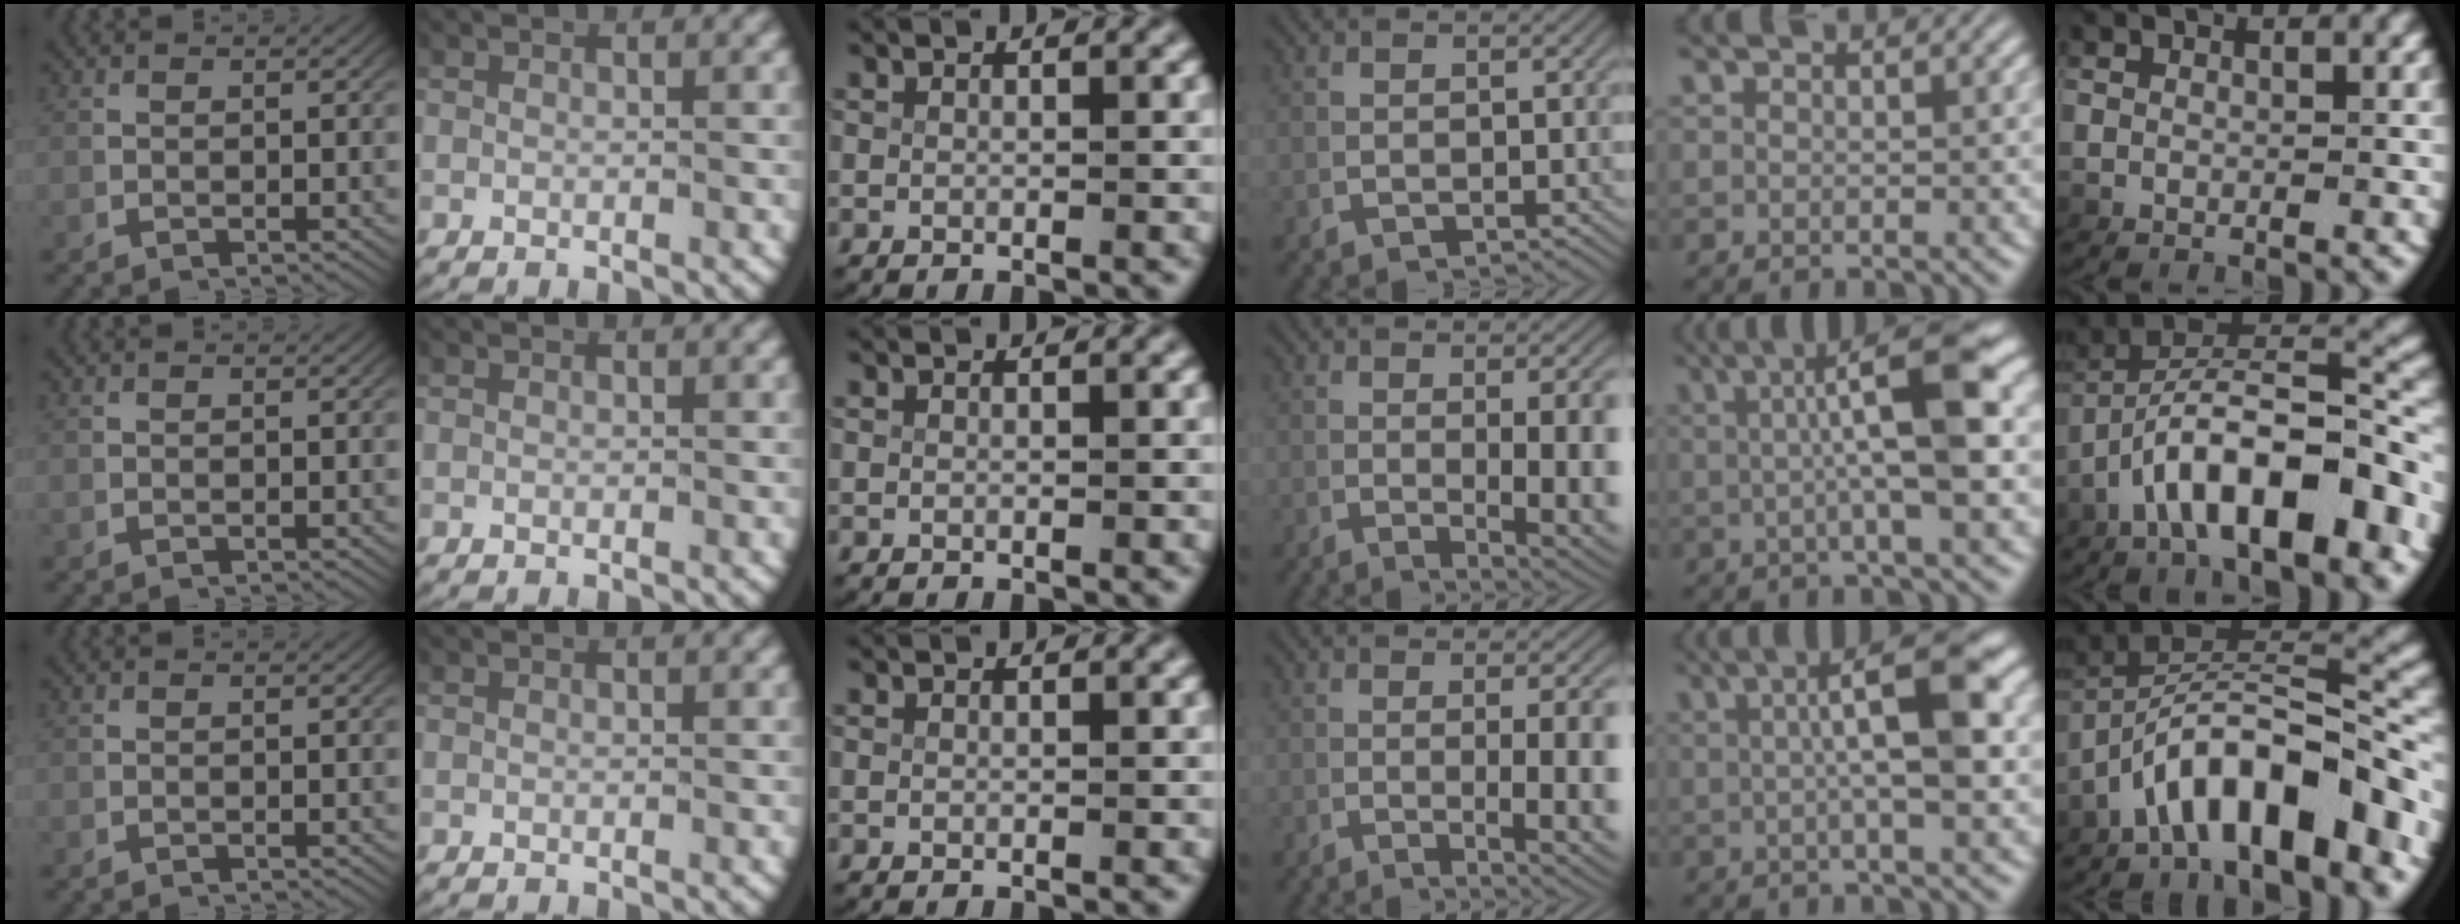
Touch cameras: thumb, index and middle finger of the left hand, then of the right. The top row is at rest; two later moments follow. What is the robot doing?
{"motion": "lift_and_place", "object": "ribbon"}